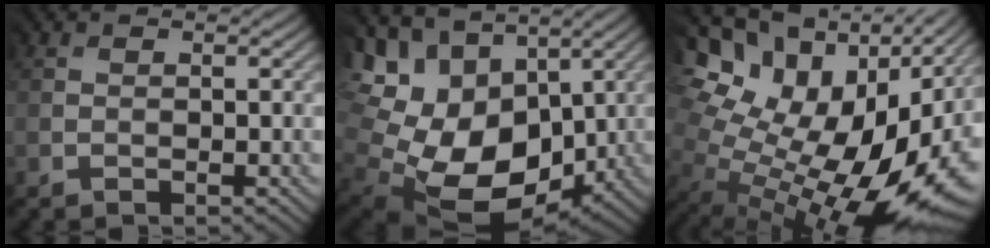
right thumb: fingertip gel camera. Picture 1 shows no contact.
{"total": 16.2, "force": [1.8, 12.3, 10.5], "torque": [-0.231, -0.023, 0.065]}
{"total": 18.3, "force": [-0.2, 12.1, 13.8], "torque": [-0.249, -0.001, 0.033]}